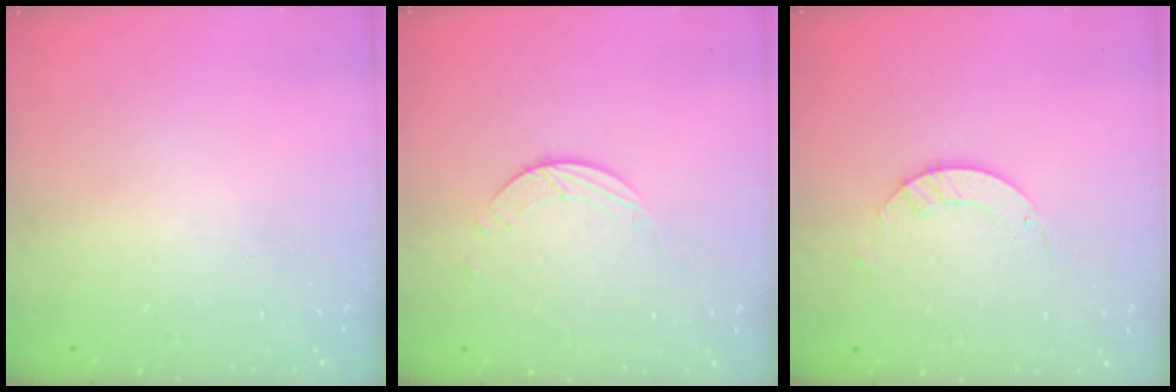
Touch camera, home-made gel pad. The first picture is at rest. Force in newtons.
{"total": 1.7, "press": 1.7, "slide": 0.2}
{"total": 3.2, "press": 3.2, "slide": 0.3}